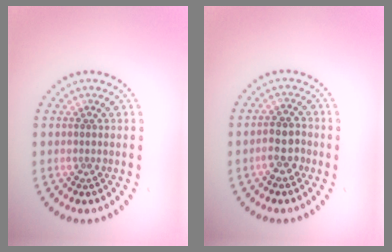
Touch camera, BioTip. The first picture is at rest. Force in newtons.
{"total": 2.4, "press": 2.3, "slide": 0.8}